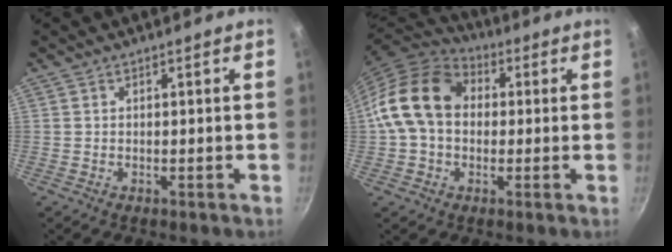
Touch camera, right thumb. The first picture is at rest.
{"total": 15.3, "force": [1.5, 11.6, 9.9], "torque": [-0.151, 0.029, 0.013]}